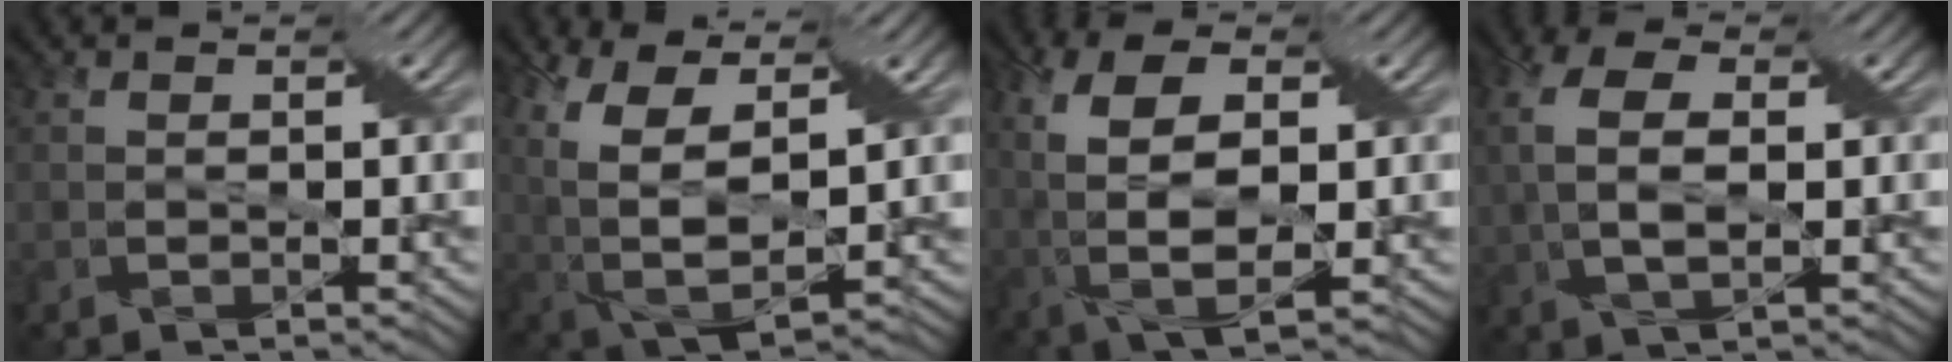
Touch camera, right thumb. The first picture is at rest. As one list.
[{"total": 14.2, "force": [3.8, 7.3, 11.5], "torque": [-0.265, -0.004, 0.078]}, {"total": 10.9, "force": [0.5, 5.8, 9.3], "torque": [-0.214, 0.003, 0.008]}, {"total": 7.0, "force": [1.0, 3.4, 6.0], "torque": [-0.143, 0.012, 0.012]}]